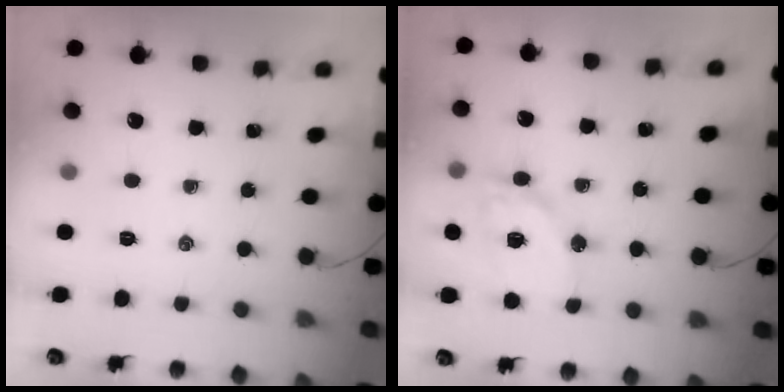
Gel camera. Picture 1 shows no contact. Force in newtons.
{"total": 13.2, "press": 13.0, "slide": 2.3}